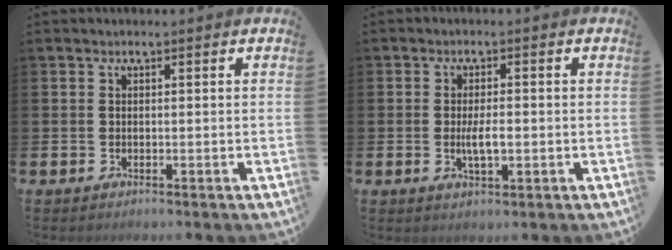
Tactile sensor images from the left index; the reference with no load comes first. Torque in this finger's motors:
{"motor_torque": [0.06, 0.05, 0.41, 0.06]}